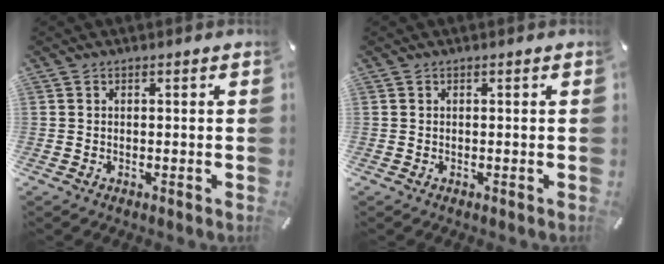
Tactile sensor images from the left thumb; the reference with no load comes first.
{"total": 0.0}